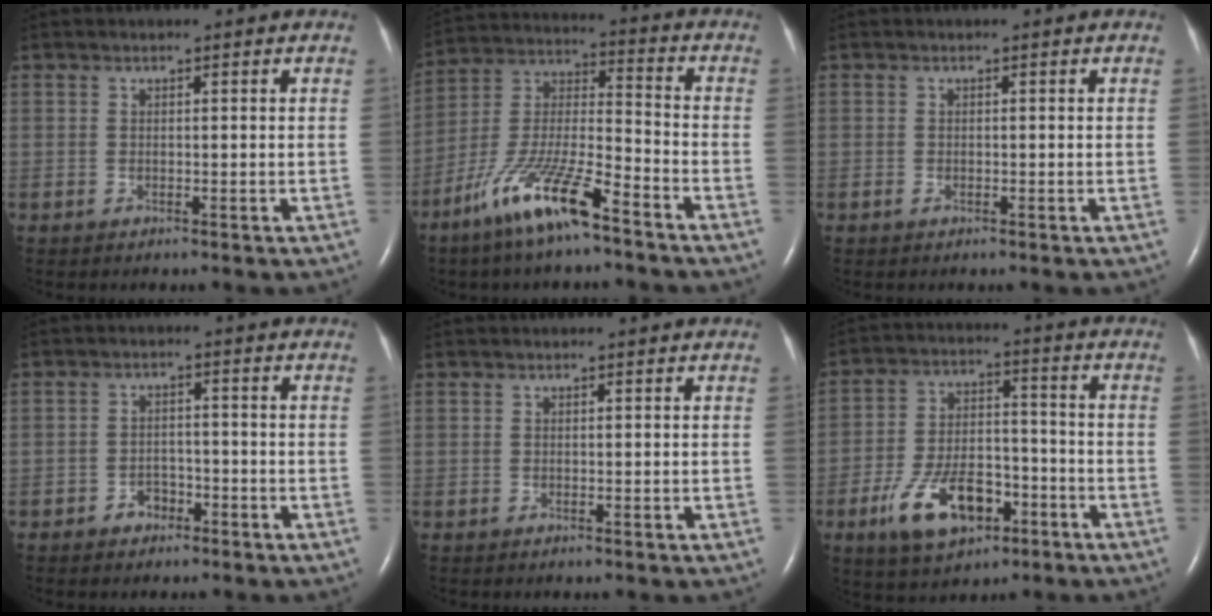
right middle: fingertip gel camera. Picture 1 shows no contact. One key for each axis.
{"total": 13.9, "fx": -9.1, "fy": 1.9, "fz": 10.3, "tx": -0.212, "ty": -0.016, "tz": -0.173}
{"total": 0.5, "fx": -0.3, "fy": 0.3, "fz": 0.4, "tx": -0.010, "ty": 0.000, "tz": -0.004}
{"total": 2.7, "fx": -1.7, "fy": 1.7, "fz": 1.0, "tx": -0.009, "ty": 0.007, "tz": -0.026}
{"total": 0.0}
{"total": 12.0, "fx": -5.9, "fy": 6.0, "fz": 8.5, "tx": -0.162, "ty": 0.007, "tz": -0.096}